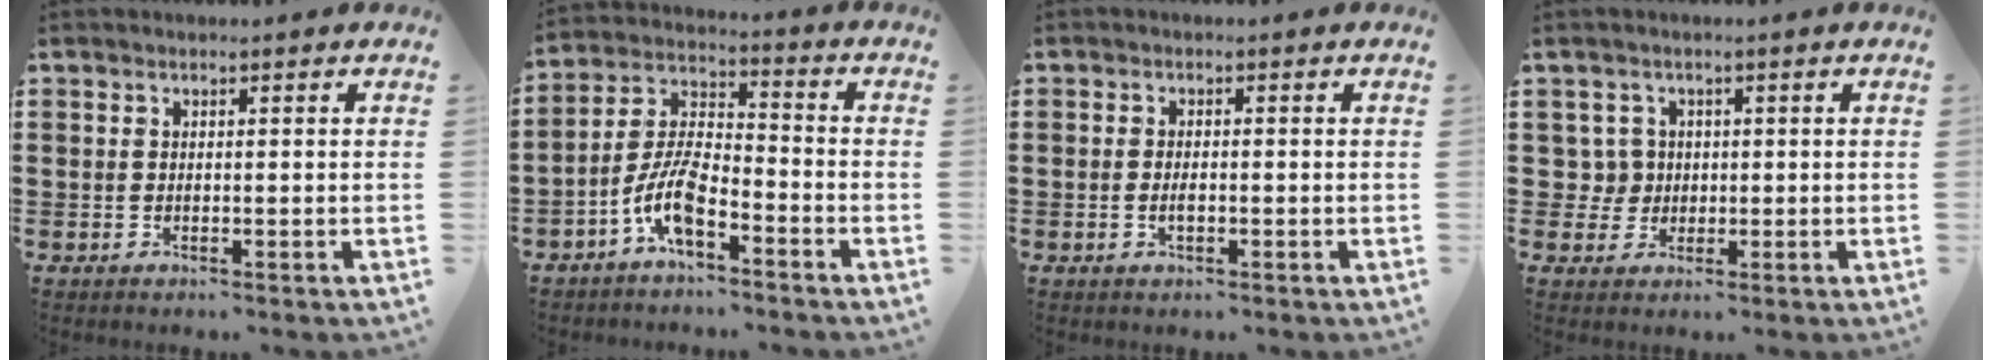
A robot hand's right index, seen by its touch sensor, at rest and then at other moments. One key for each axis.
{"total": 7.9, "fx": -4.8, "fy": 3.0, "fz": 5.6, "tx": -0.136, "ty": -0.002, "tz": -0.096}
{"total": 1.8, "fx": -0.4, "fy": 0.8, "fz": 1.6, "tx": -0.030, "ty": 0.000, "tz": -0.007}
{"total": 3.3, "fx": 0.1, "fy": 3.3, "fz": 0.6, "tx": -0.028, "ty": 0.010, "tz": 0.000}